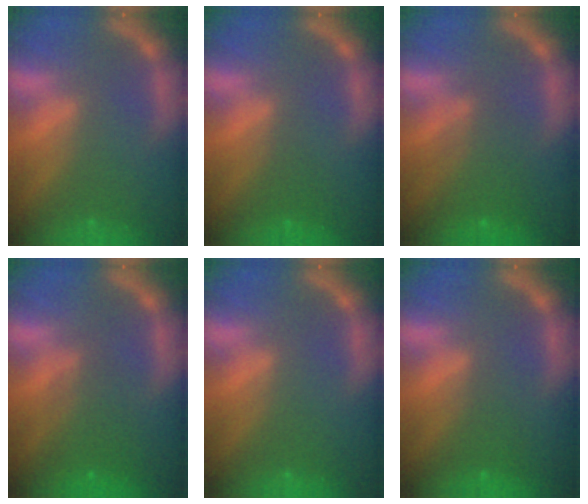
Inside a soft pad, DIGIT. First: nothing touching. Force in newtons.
{"total": 1.0}
{"total": 3.6}
{"total": 3.0}
{"total": 0.0}
{"total": 1.5}